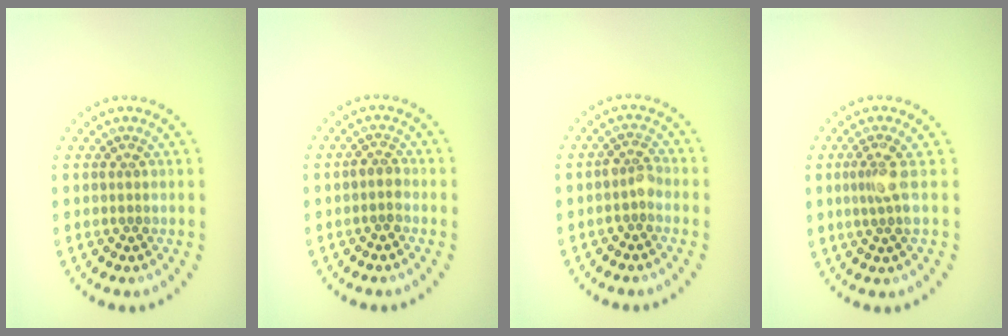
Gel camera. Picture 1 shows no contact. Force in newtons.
{"total": 1.3, "press": 1.1, "slide": 0.5}
{"total": 1.7, "press": 1.4, "slide": 0.9}
{"total": 2.1, "press": 1.6, "slide": 1.4}